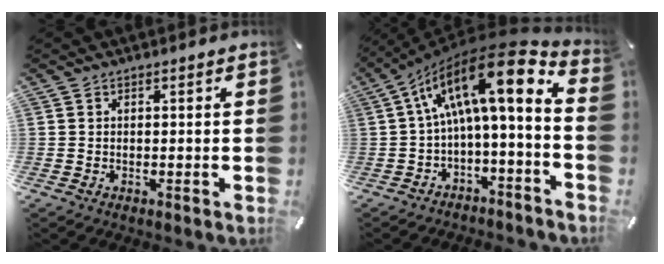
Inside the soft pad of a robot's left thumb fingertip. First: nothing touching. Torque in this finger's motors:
{"motor_torque": [-0.03, 2.48, 1.75, -1.02, 0.65]}